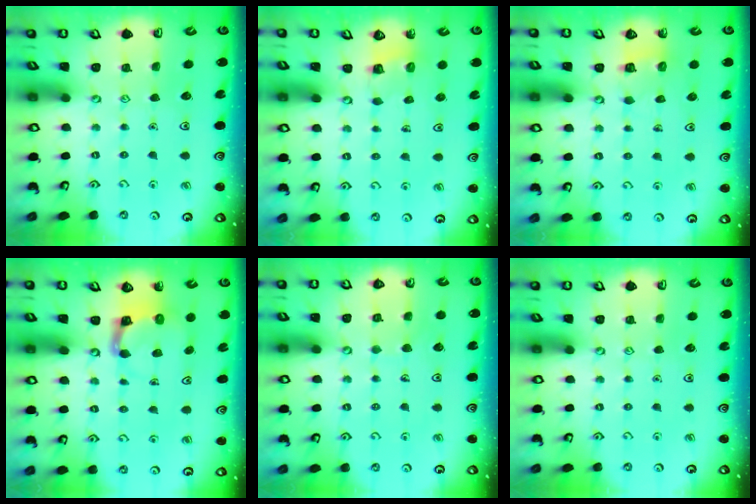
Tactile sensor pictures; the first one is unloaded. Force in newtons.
{"total": 2.6, "press": 2.6, "slide": 0.3}
{"total": 2.5, "press": 2.5, "slide": 0.1}
{"total": 4.2, "press": 4.2, "slide": 0.4}
{"total": 5.2, "press": 5.1, "slide": 0.3}
{"total": 0.0}